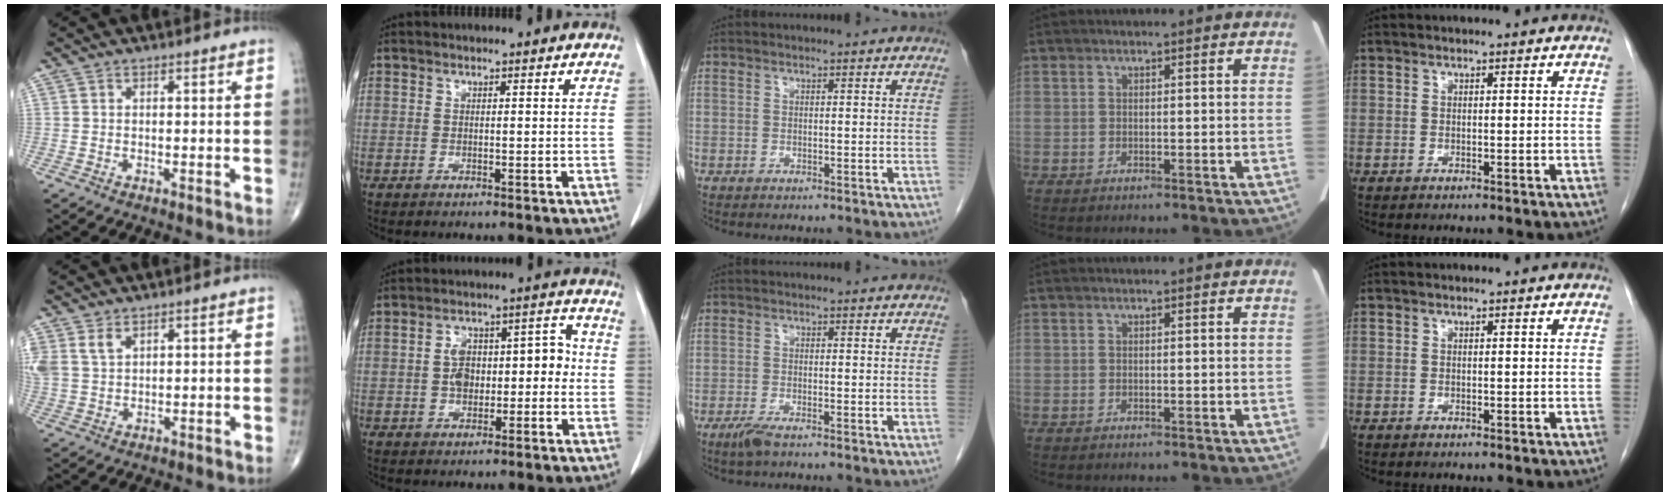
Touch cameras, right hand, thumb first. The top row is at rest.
{"thumb": {"total": 5.5, "force": [3.0, 3.3, 3.1], "torque": [-0.068, -0.002, 0.074]}, "index": {"total": 8.3, "force": [-0.9, 5.0, 6.6], "torque": [-0.103, 0.045, -0.010]}, "middle": {"total": 2.4, "force": [-1.6, 0.4, 1.7], "torque": [-0.040, -0.006, -0.033]}}